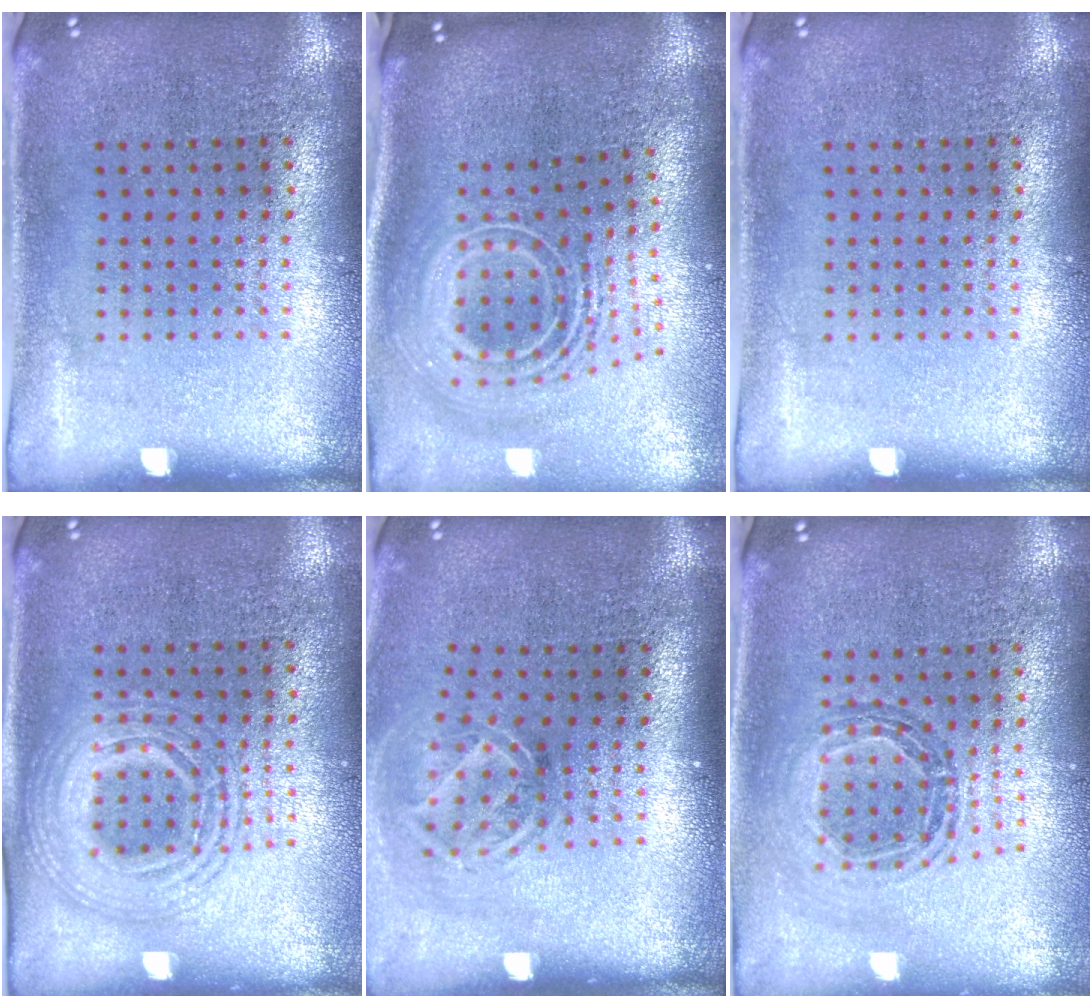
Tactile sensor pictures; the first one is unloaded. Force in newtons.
{"total": 2.8, "press": 1.8, "slide": 2.2}
{"total": 0.0}
{"total": 2.3, "press": 2.3, "slide": 0.3}
{"total": 1.8, "press": 1.3, "slide": 1.3}
{"total": 0.8, "press": 0.8, "slide": 0.1}